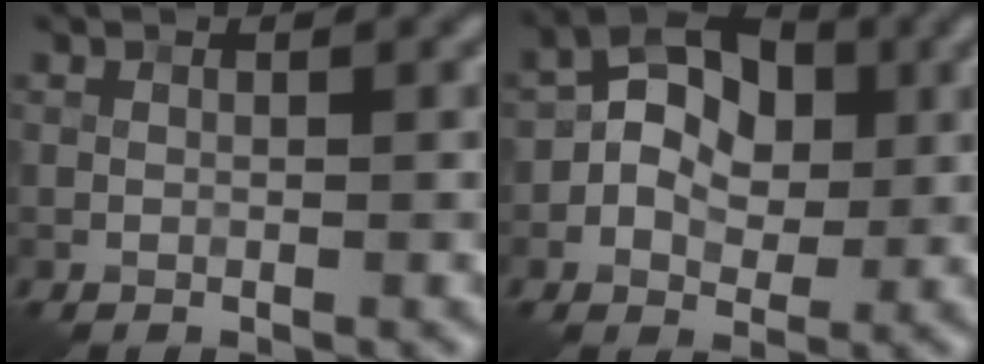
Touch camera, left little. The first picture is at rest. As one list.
[{"total": 6.3, "force": [0.2, 4.5, 4.5], "torque": [-0.059, 0.013, -0.007]}]